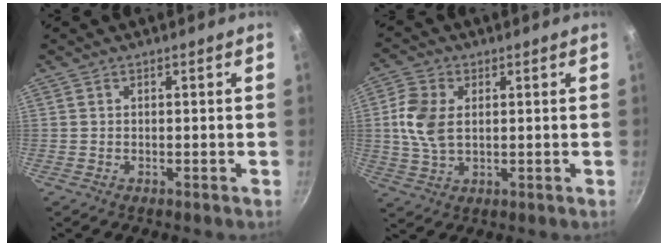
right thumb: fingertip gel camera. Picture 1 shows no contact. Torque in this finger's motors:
{"motor_torque": [-0.07, 0.26, 0.59, -0.32, 0.12]}